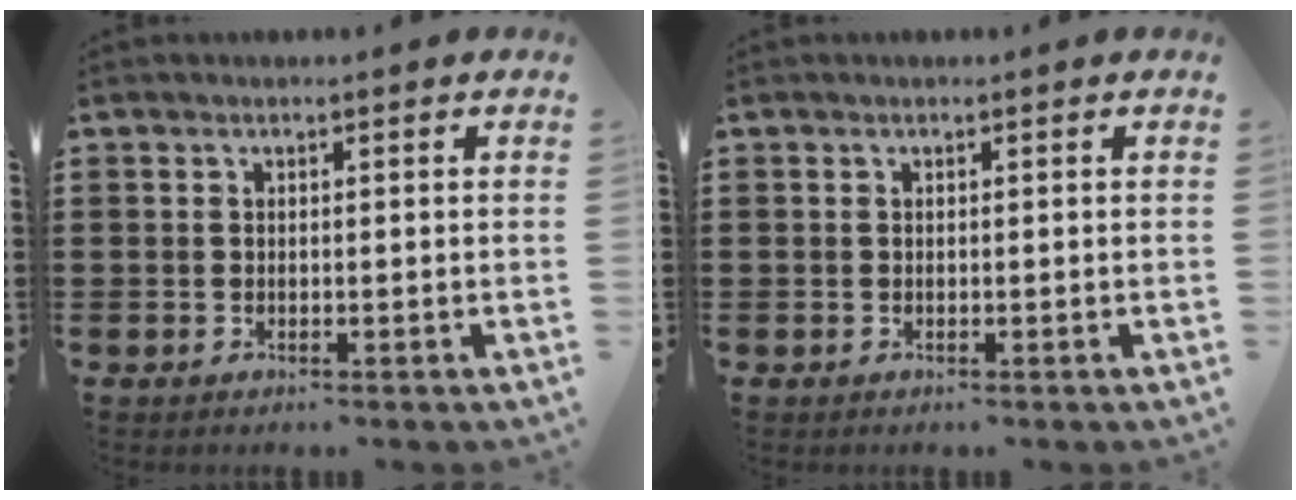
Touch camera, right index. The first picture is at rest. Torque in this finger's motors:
{"motor_torque": [0.24, 0.36, 0.01, 0.00]}